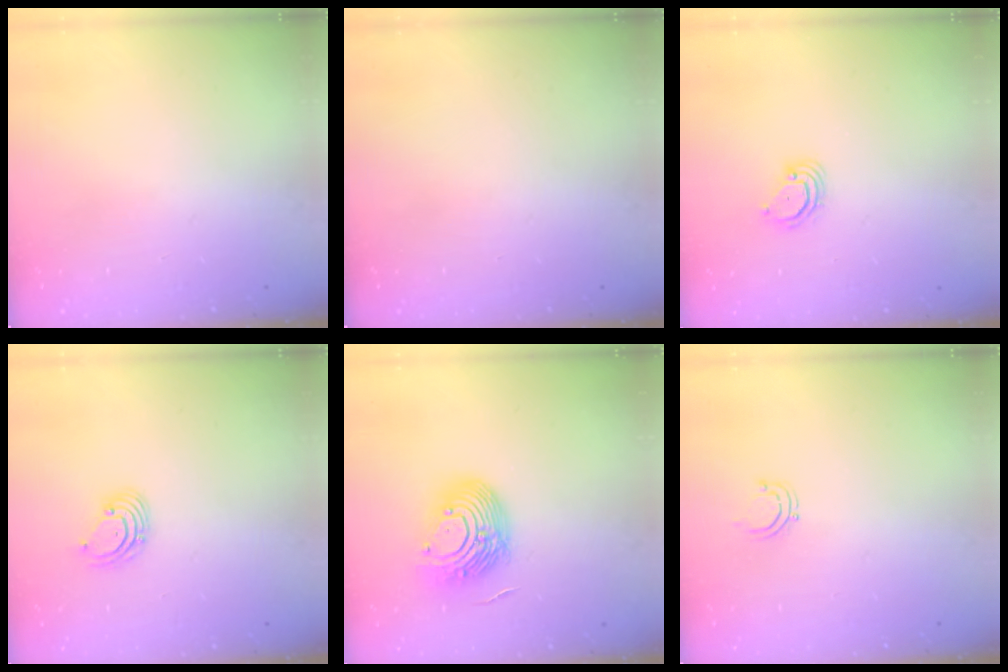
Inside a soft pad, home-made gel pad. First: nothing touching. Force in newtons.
{"total": 0.0}
{"total": 3.5, "press": 3.5, "slide": 0.3}
{"total": 2.6, "press": 2.6, "slide": 0.1}
{"total": 12.7, "press": 12.3, "slide": 2.9}
{"total": 3.3, "press": 3.3, "slide": 0.3}